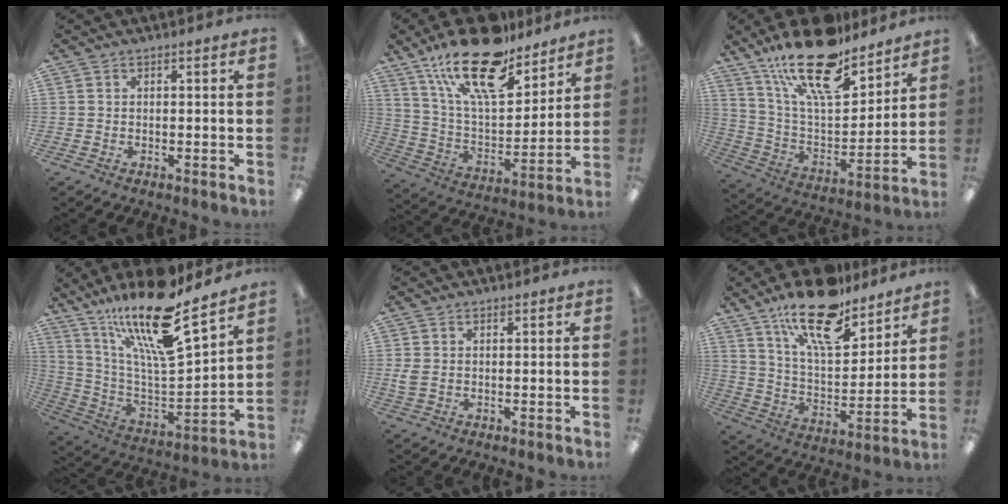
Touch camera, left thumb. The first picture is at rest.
{"total": 23.0, "force": [16.0, 8.9, 13.9], "torque": [-0.242, -0.088, 0.281]}
{"total": 22.5, "force": [16.0, 8.3, 13.5], "torque": [-0.235, -0.091, 0.278]}
{"total": 21.1, "force": [15.3, 5.1, 13.6], "torque": [-0.243, -0.102, 0.256]}
{"total": 2.1, "force": [0.3, 1.4, 1.6], "torque": [-0.024, 0.001, 0.003]}
{"total": 19.9, "force": [14.1, 7.7, 11.8], "torque": [-0.195, -0.078, 0.241]}